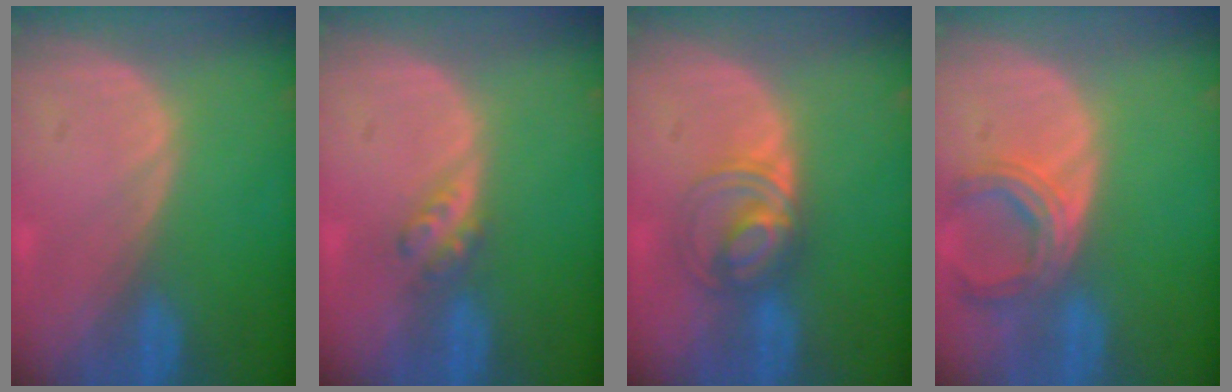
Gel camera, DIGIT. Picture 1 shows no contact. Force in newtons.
{"total": 2.9, "press": 2.5, "slide": 1.5}
{"total": 5.5, "press": 5.5, "slide": 0.6}
{"total": 5.8, "press": 5.6, "slide": 1.6}